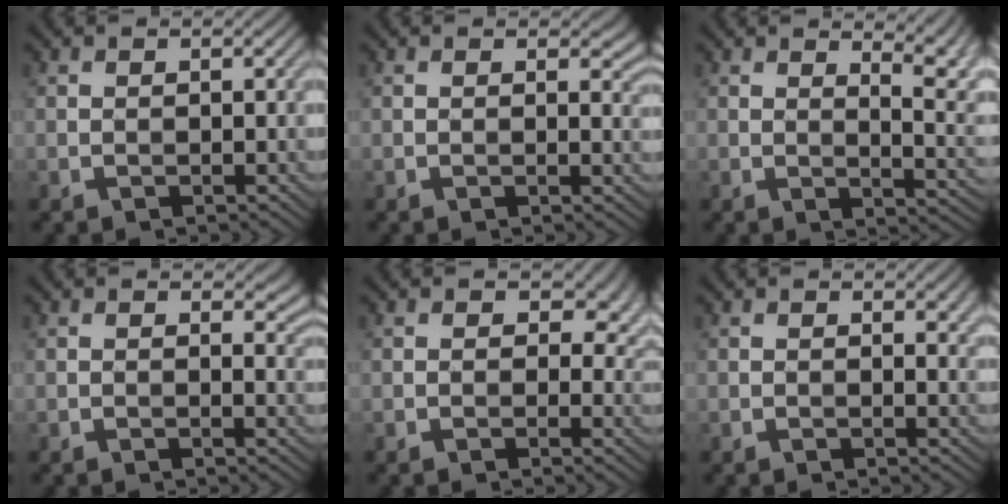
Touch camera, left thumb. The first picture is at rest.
{"total": 2.7, "force": [1.3, 1.4, 1.9], "torque": [-0.024, -0.006, 0.017]}
{"total": 8.2, "force": [4.8, 2.5, 6.2], "torque": [-0.085, 0.004, 0.072]}
{"total": 3.2, "force": [1.6, 1.7, 2.2], "torque": [-0.028, -0.006, 0.021]}
{"total": 5.7, "force": [2.0, 3.6, 4.0], "torque": [-0.058, 0.000, 0.023]}
{"total": 2.6, "force": [1.2, 1.3, 1.9], "torque": [-0.028, -0.003, 0.018]}